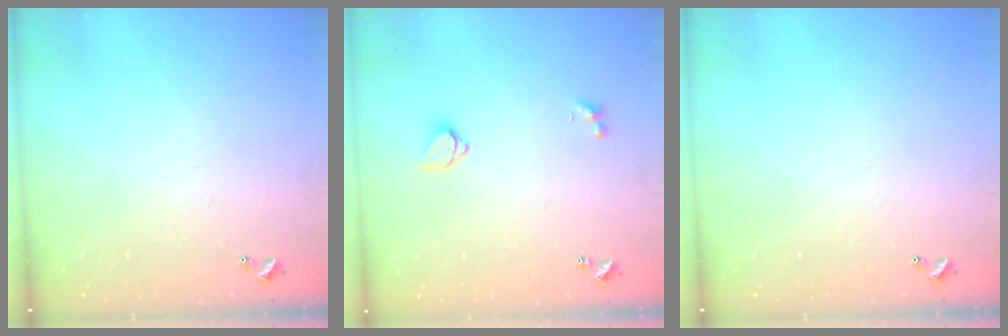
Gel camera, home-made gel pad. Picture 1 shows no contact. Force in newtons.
{"total": 1.5, "press": 1.5, "slide": 0.3}
{"total": 0.0}